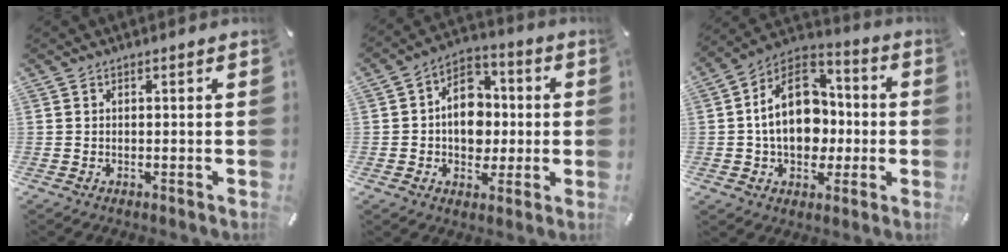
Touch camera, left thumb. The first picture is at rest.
{"total": 11.2, "force": [-0.6, 9.4, 6.1], "torque": [-0.103, 0.012, -0.009]}
{"total": 17.5, "force": [-0.5, 13.1, 11.6], "torque": [-0.203, 0.018, -0.008]}